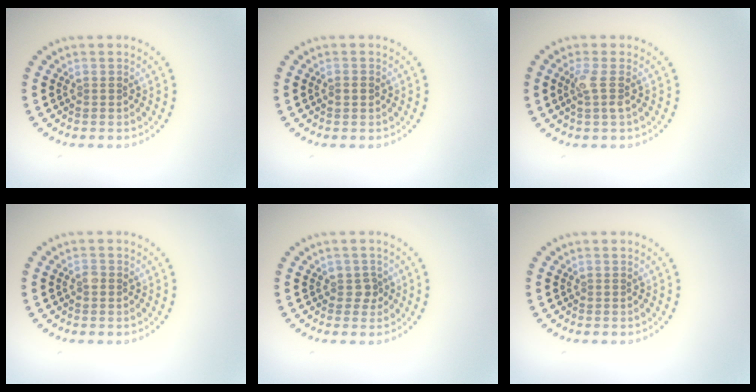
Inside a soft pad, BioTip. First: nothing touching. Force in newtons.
{"total": 1.1, "press": 1.1, "slide": 0.1}
{"total": 1.8, "press": 1.4, "slide": 1.1}
{"total": 0.5, "press": 0.4, "slide": 0.3}
{"total": 1.3, "press": 1.1, "slide": 0.6}
{"total": 0.0}